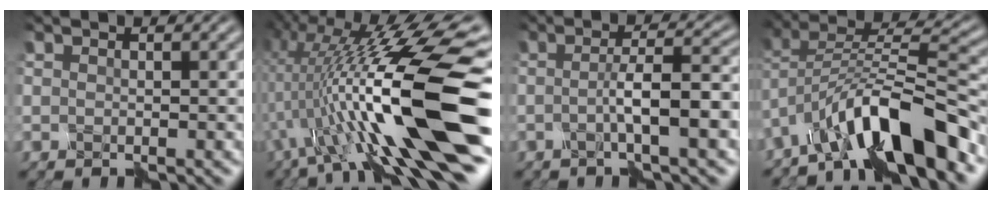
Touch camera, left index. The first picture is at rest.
{"total": 16.3, "force": [-1.7, 4.0, 15.7], "torque": [-0.288, 0.011, -0.026]}
{"total": 5.8, "force": [-1.2, 1.2, 5.6], "torque": [-0.083, 0.005, -0.022]}
{"total": 10.7, "force": [-7.1, 2.9, 7.4], "torque": [-0.110, 0.015, -0.130]}